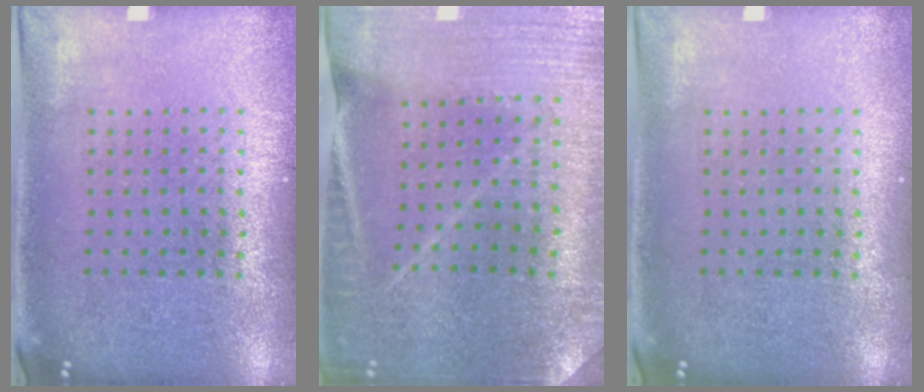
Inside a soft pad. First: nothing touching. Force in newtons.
{"total": 1.7, "press": 1.7, "slide": 0.1}
{"total": 0.0}